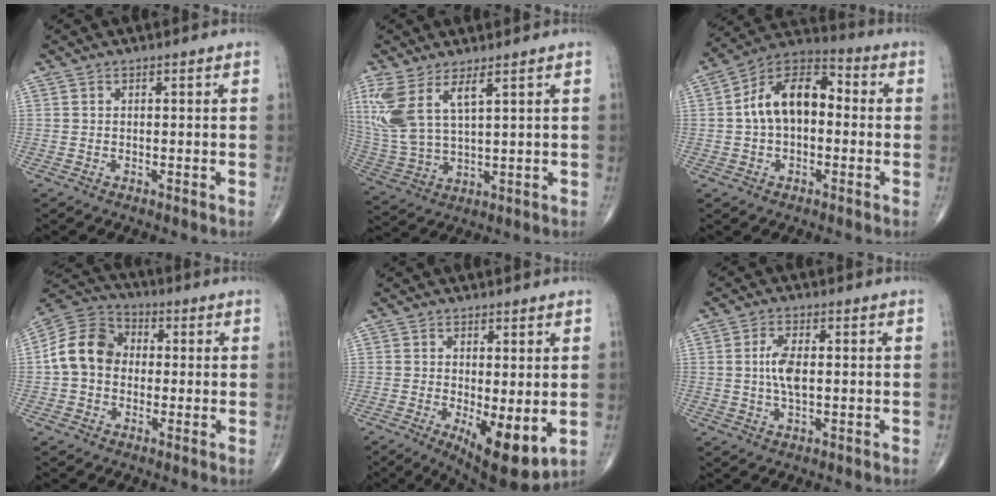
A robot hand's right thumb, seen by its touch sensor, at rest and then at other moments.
{"total": 11.6, "force": [5.4, 4.3, 9.4], "torque": [-0.224, -0.019, 0.122]}
{"total": 13.5, "force": [0.4, 8.4, 10.6], "torque": [-0.165, 0.041, -0.009]}
{"total": 11.2, "force": [0.0, 9.0, 6.6], "torque": [-0.109, 0.032, -0.014]}
{"total": 9.6, "force": [-1.7, 3.4, 8.8], "torque": [-0.130, -0.027, -0.018]}
{"total": 5.1, "force": [0.3, 2.2, 4.7], "torque": [-0.100, 0.001, 0.003]}